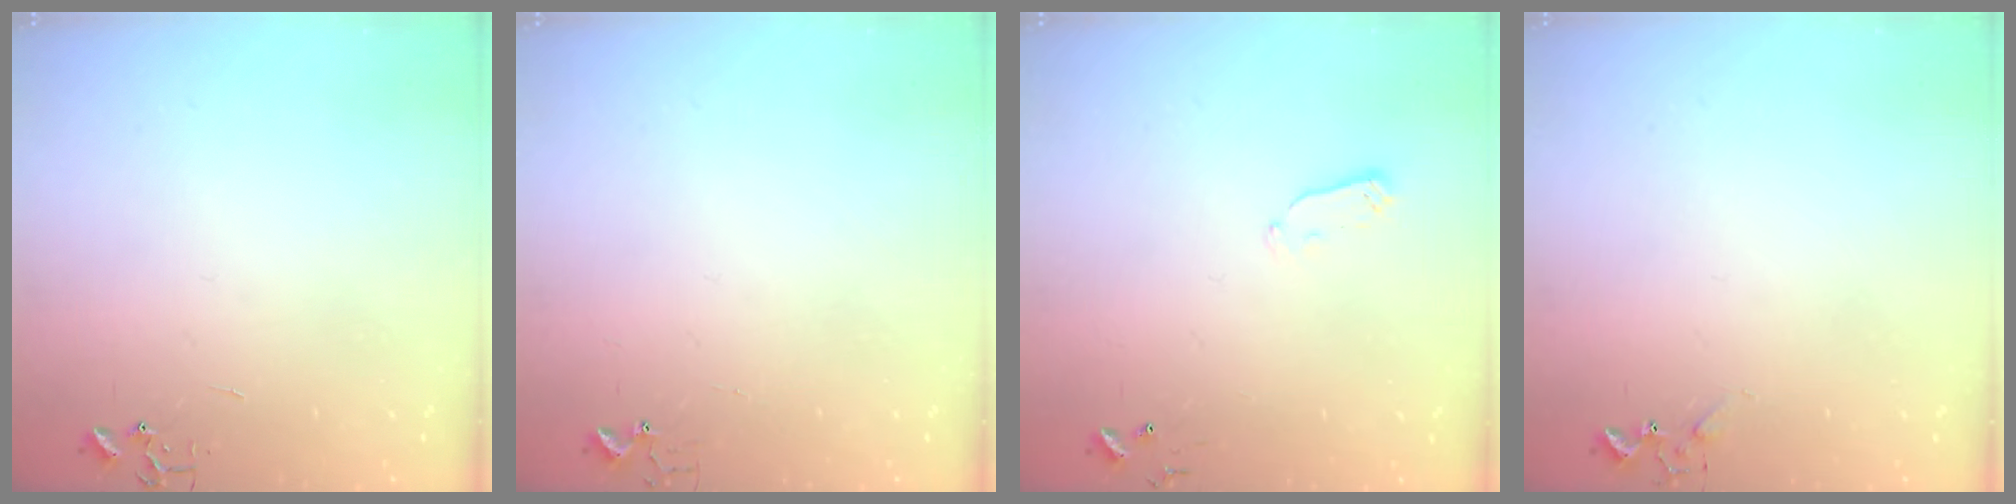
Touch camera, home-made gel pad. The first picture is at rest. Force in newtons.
{"total": 2.7, "press": 2.7, "slide": 0.3}
{"total": 2.9, "press": 2.9, "slide": 0.4}
{"total": 5.2, "press": 5.2, "slide": 0.6}